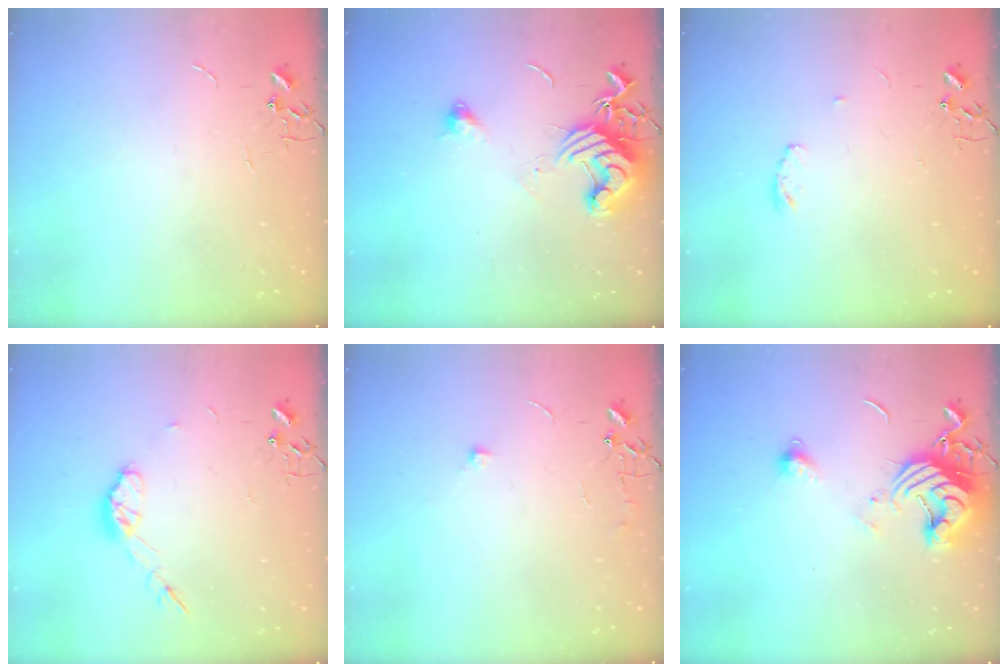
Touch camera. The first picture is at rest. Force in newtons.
{"total": 12.3, "press": 12.2, "slide": 1.6}
{"total": 4.0, "press": 3.9, "slide": 0.6}
{"total": 8.3, "press": 8.3, "slide": 0.5}
{"total": 5.5, "press": 5.5, "slide": 0.8}
{"total": 13.4, "press": 13.3, "slide": 1.4}